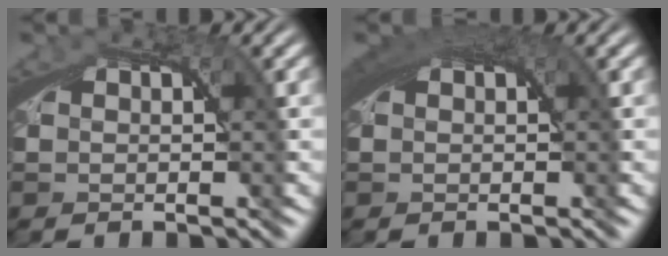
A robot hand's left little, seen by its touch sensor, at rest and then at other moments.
{"total": 3.2, "force": [1.5, 1.1, 2.6], "torque": [-0.038, 0.012, 0.020]}